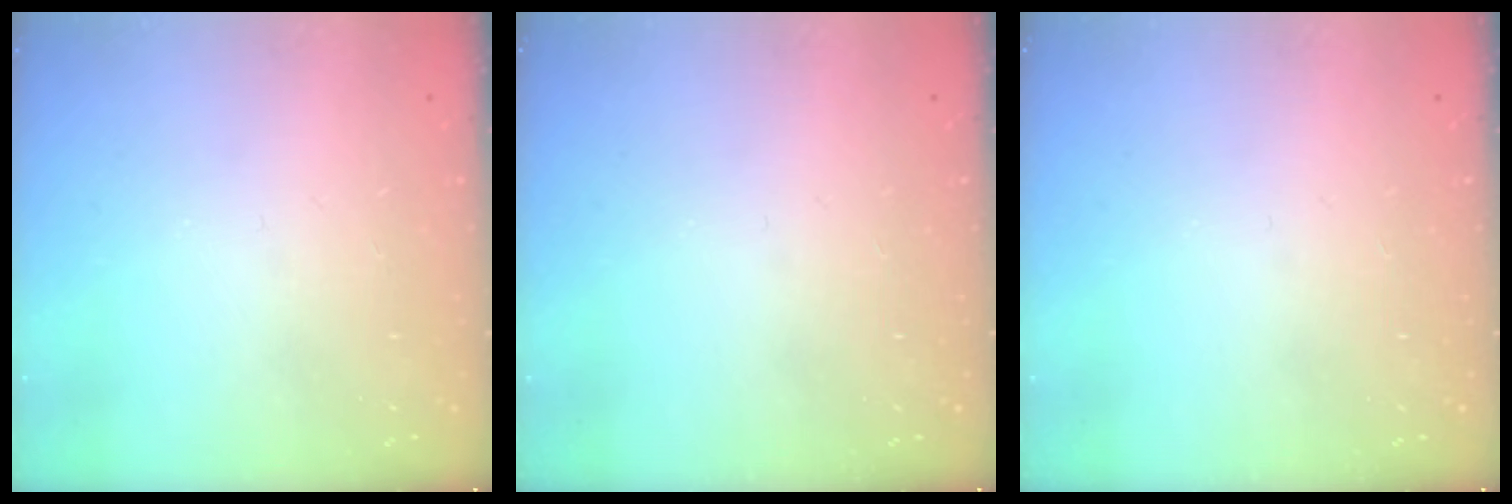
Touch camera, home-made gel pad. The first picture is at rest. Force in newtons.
{"total": 0.0}
{"total": 0.0}